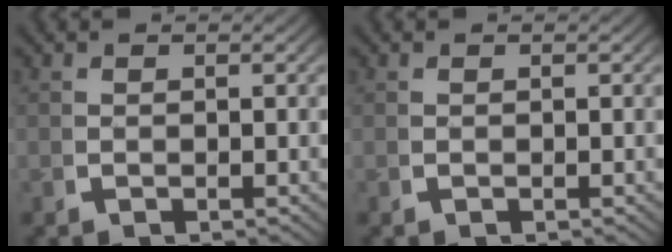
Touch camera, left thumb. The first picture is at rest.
{"total": 0.0}